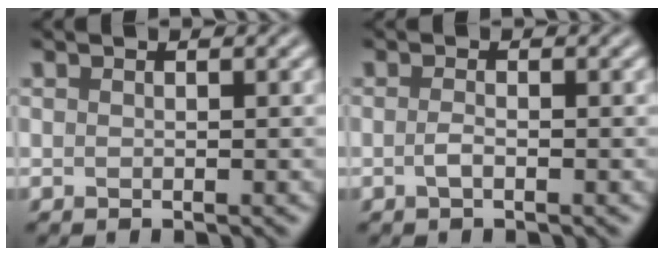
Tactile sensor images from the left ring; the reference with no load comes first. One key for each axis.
{"total": 1.0, "fx": -0.4, "fy": 0.3, "fz": 0.9, "tx": -0.020, "ty": 0.000, "tz": -0.009}